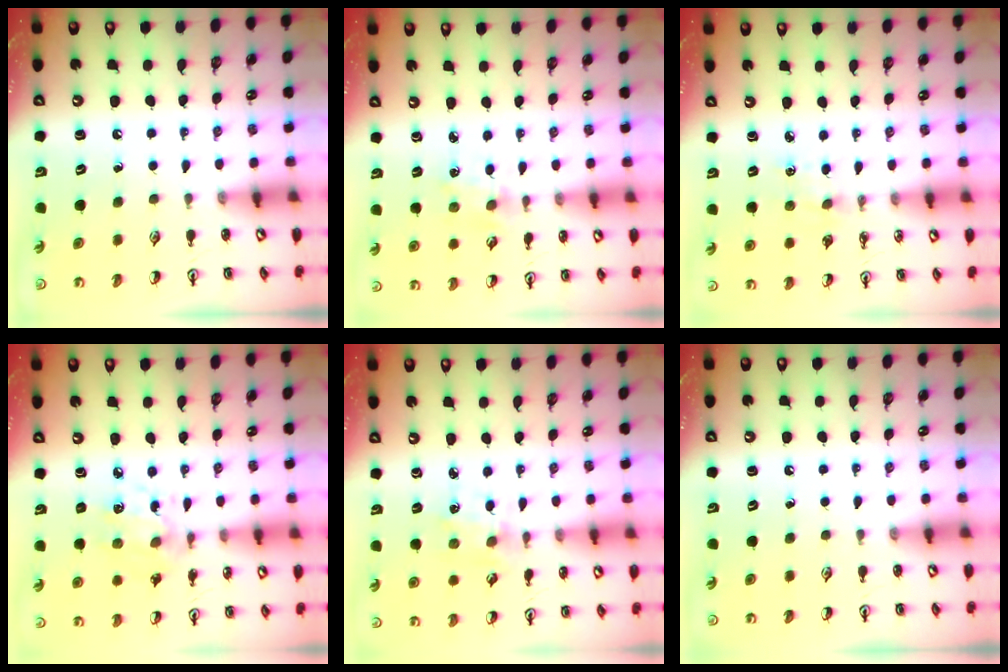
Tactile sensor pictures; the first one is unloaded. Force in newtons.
{"total": 0.9, "press": 0.9, "slide": 0.2}
{"total": 2.7, "press": 2.7, "slide": 0.4}
{"total": 6.9, "press": 6.9, "slide": 0.5}
{"total": 1.7, "press": 1.7, "slide": 0.3}
{"total": 0.0}